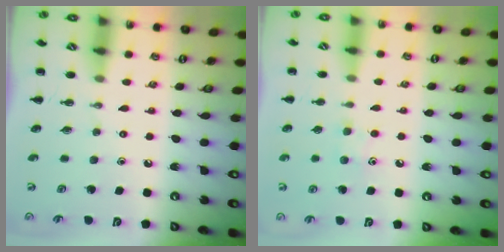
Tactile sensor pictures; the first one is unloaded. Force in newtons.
{"total": 5.0, "press": 4.7, "slide": 1.6}